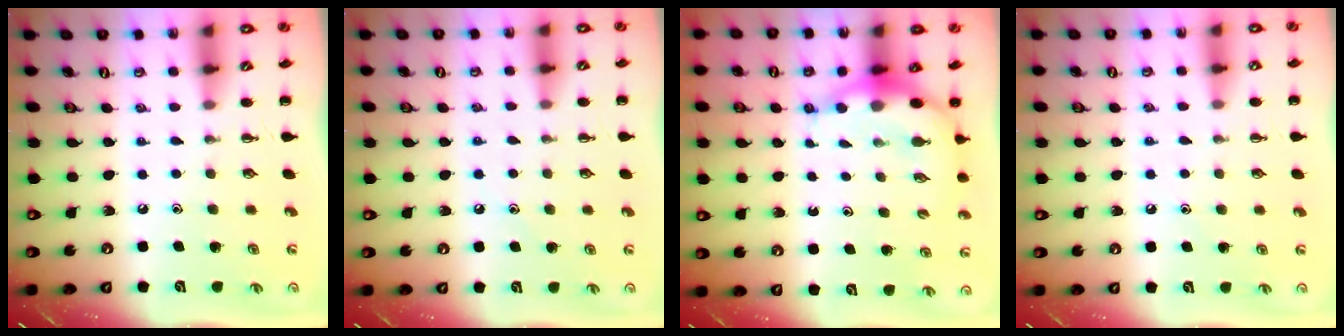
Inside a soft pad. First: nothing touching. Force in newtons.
{"total": 7.0, "press": 6.6, "slide": 2.2}
{"total": 6.7, "press": 6.6, "slide": 1.6}
{"total": 6.8, "press": 6.6, "slide": 1.8}